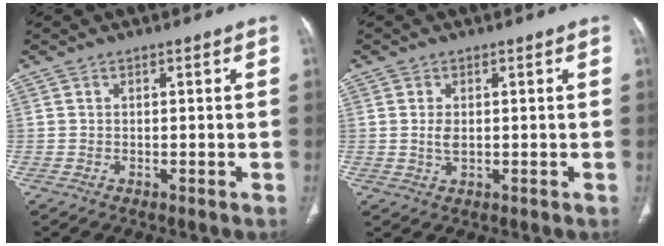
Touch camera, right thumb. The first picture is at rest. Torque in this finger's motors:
{"motor_torque": [-0.11, -0.20, 0.55, -0.03, -0.03]}